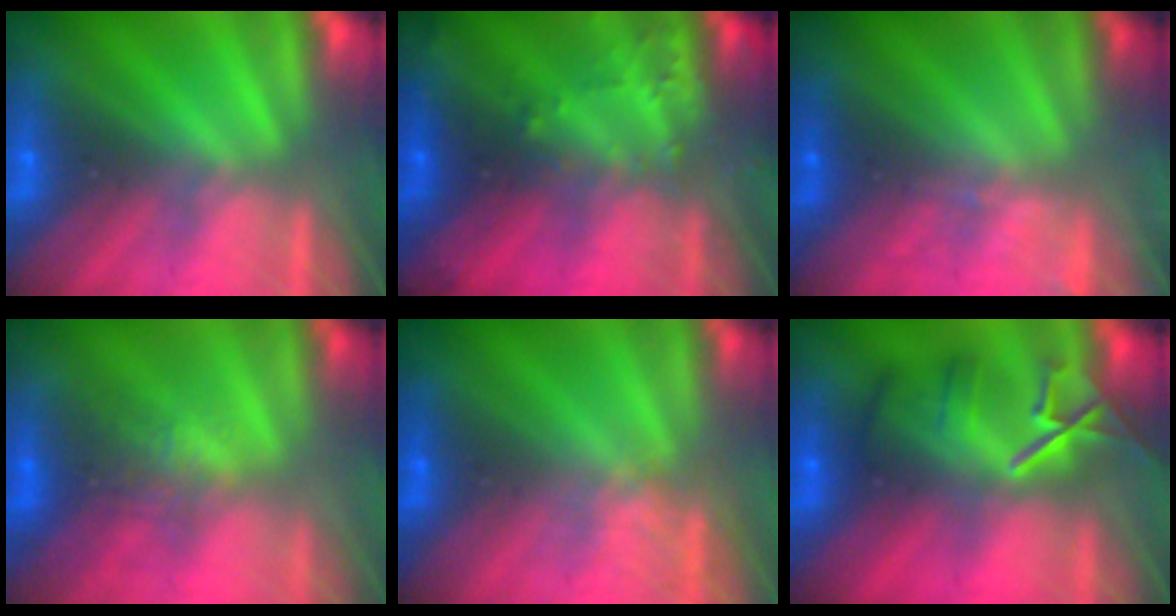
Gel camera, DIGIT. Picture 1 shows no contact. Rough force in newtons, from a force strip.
{"total": 3.0}
{"total": 1.3}
{"total": 2.6}
{"total": 2.6}
{"total": 8.5}